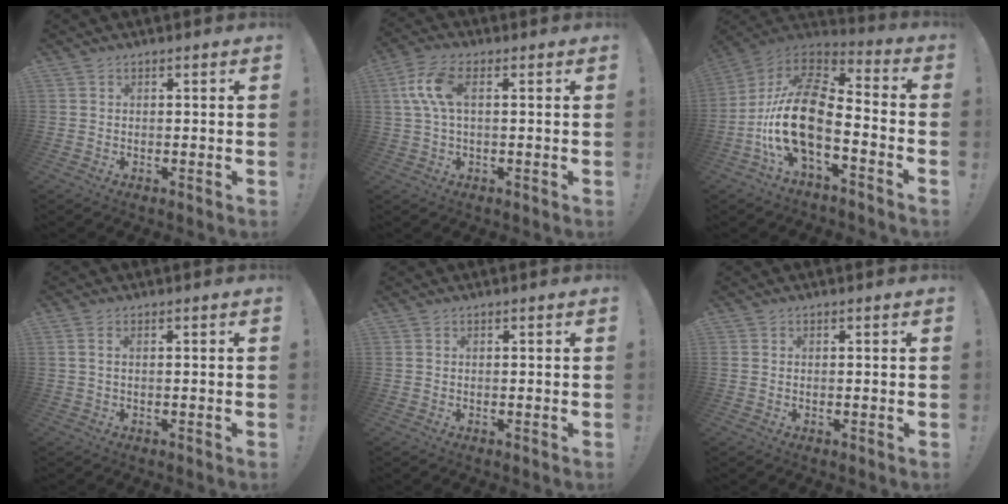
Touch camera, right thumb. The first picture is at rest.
{"total": 9.1, "force": [1.4, 3.9, 8.1], "torque": [-0.169, 0.002, 0.031]}
{"total": 18.9, "force": [-5.4, 8.9, 15.8], "torque": [-0.326, 0.017, -0.092]}
{"total": 1.7, "force": [0.0, -0.3, 1.7], "torque": [-0.032, -0.002, 0.000]}
{"total": 0.0}
{"total": 0.0}